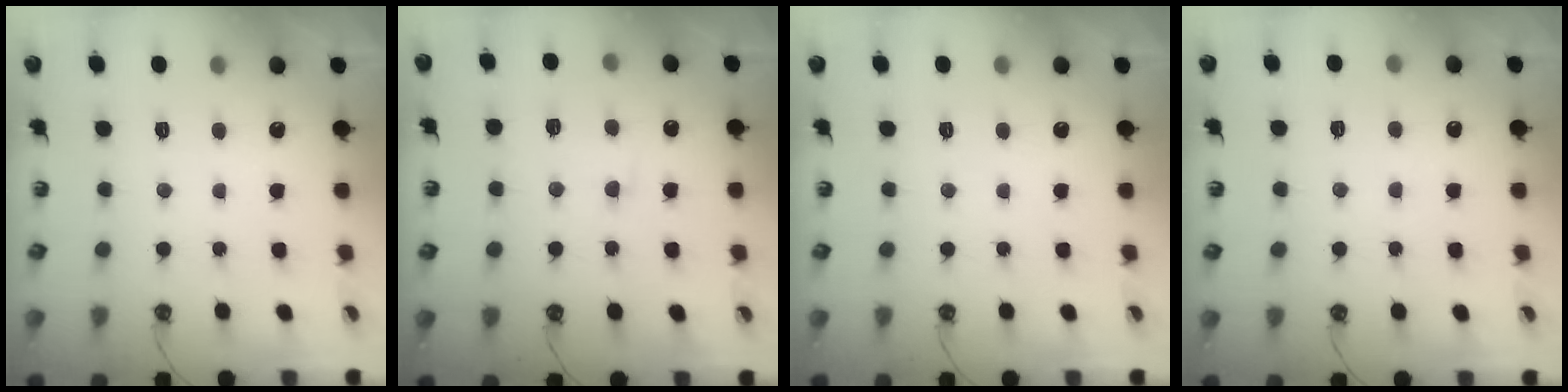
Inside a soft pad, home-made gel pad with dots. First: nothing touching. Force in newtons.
{"total": 1.4, "press": 1.1, "slide": 0.8}
{"total": 0.0}
{"total": 2.4, "press": 2.4, "slide": 0.2}